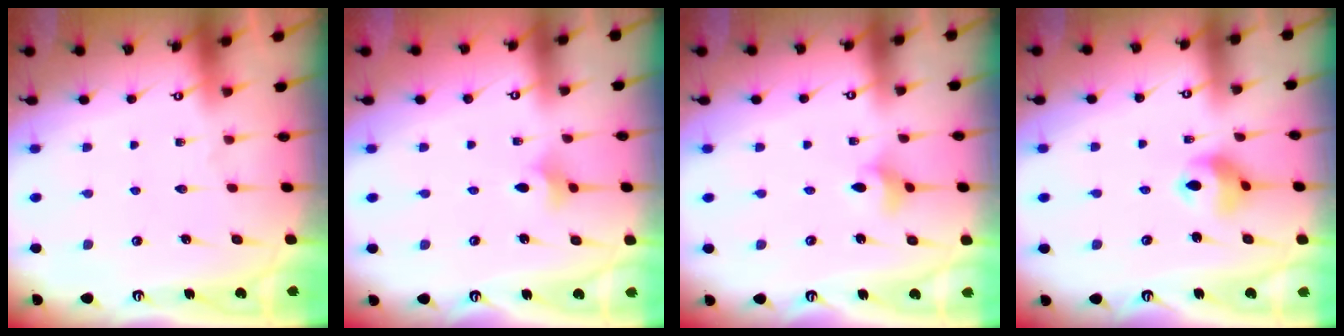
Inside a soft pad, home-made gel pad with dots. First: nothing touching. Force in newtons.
{"total": 3.7, "press": 3.6, "slide": 0.9}
{"total": 4.0, "press": 4.0, "slide": 0.6}
{"total": 7.7, "press": 7.7, "slide": 0.5}